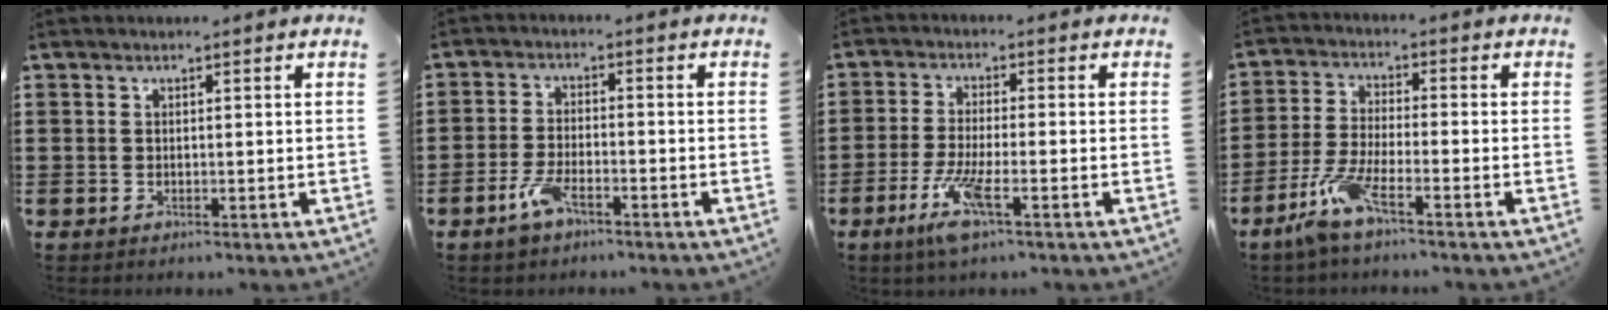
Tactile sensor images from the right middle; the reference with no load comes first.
{"total": 4.5, "force": [-2.8, 1.5, 3.1], "torque": [-0.071, 0.003, -0.057]}
{"total": 6.6, "force": [-3.2, 1.1, 5.6], "torque": [-0.124, -0.013, -0.061]}
{"total": 6.2, "force": [-4.2, 0.6, 4.5], "torque": [-0.107, -0.015, -0.082]}